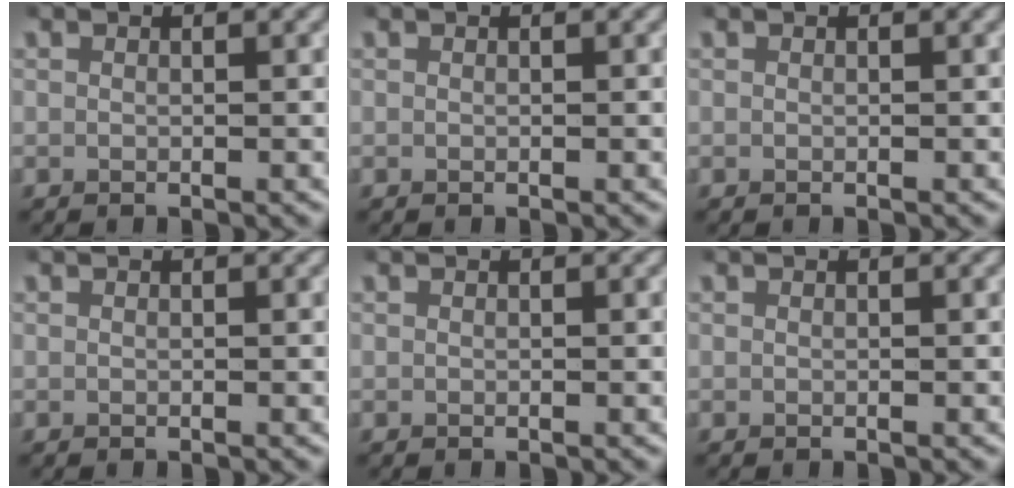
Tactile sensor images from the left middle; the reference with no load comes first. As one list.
[{"total": 0.0}, {"total": 0.0}, {"total": 0.0}, {"total": 0.0}, {"total": 0.0}]